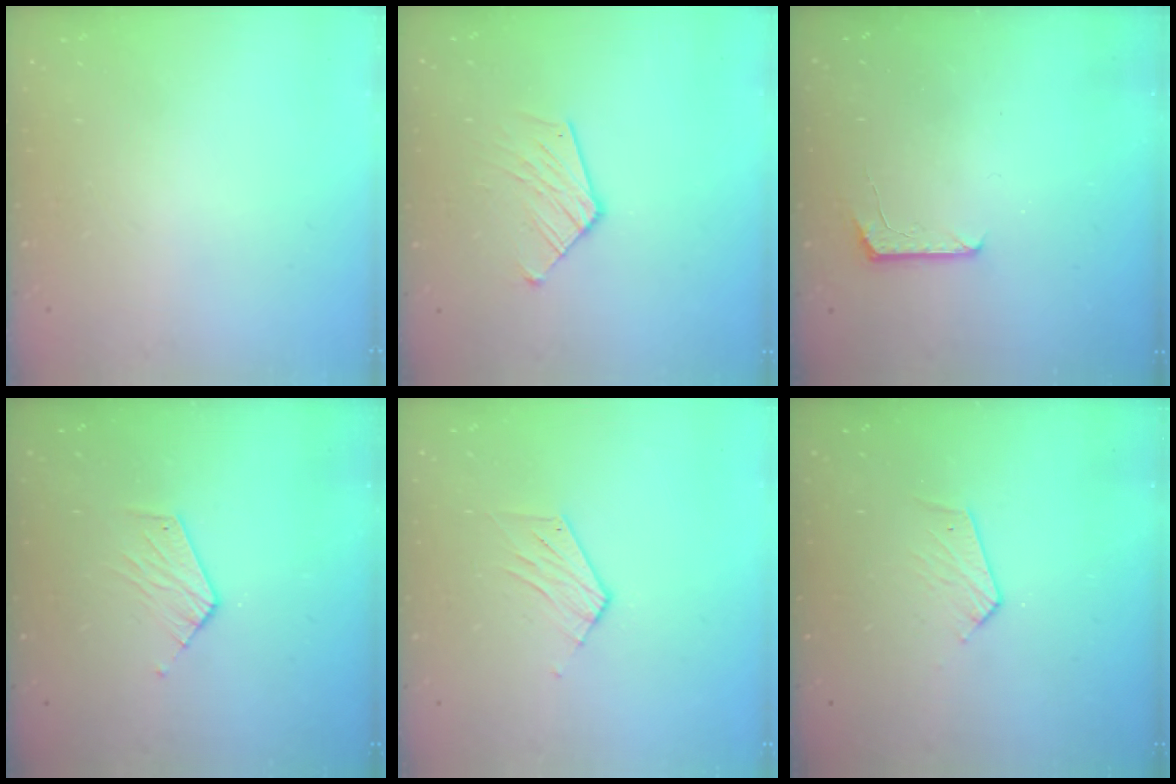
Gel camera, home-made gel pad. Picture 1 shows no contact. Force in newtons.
{"total": 9.7, "press": 9.7, "slide": 0.8}
{"total": 6.1, "press": 6.1, "slide": 0.6}
{"total": 6.4, "press": 6.4, "slide": 0.5}
{"total": 6.7, "press": 6.7, "slide": 0.3}
{"total": 3.7, "press": 3.7, "slide": 0.3}